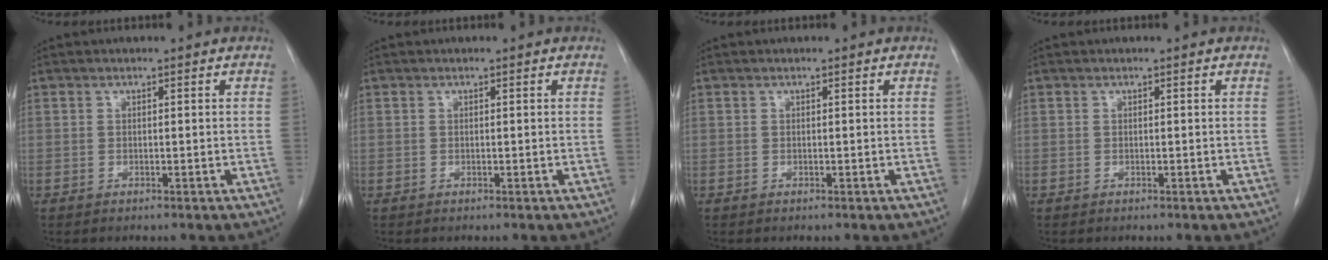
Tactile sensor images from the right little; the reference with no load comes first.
{"total": 0.0}
{"total": 0.0}
{"total": 0.0}